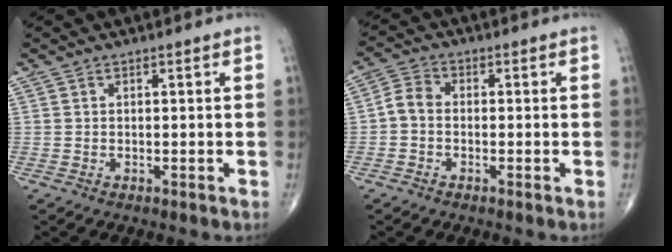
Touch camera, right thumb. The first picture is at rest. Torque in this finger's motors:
{"motor_torque": [0.80, 0.78, 0.13, -0.37, 0.01]}